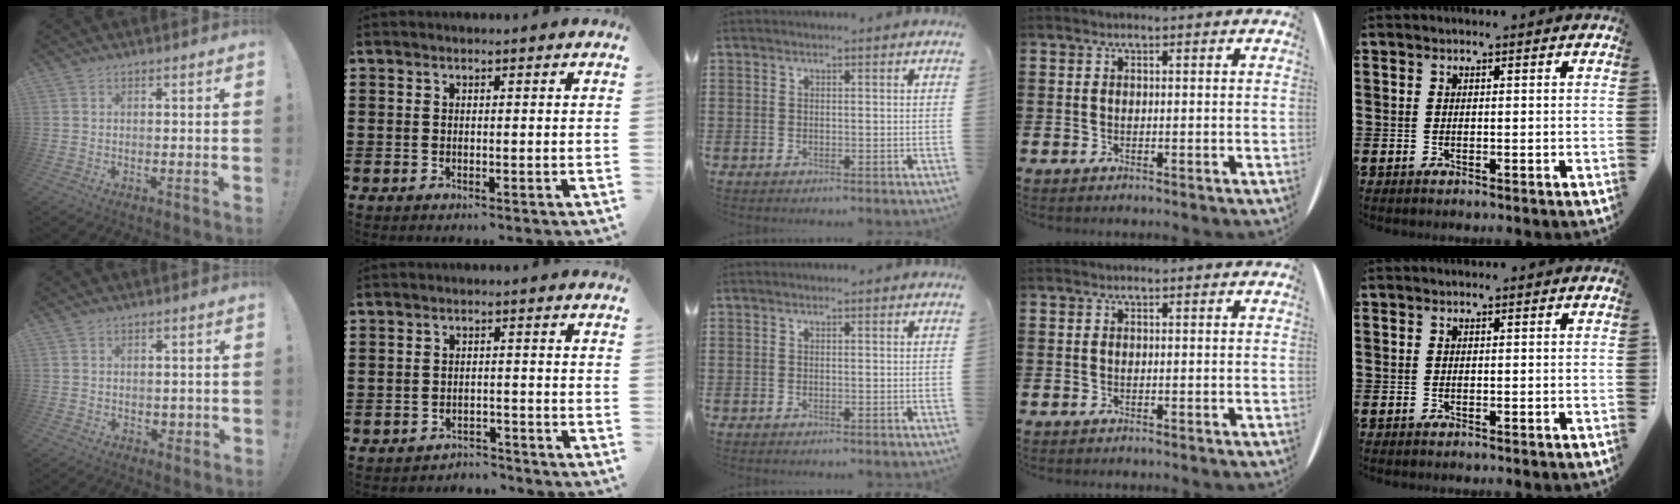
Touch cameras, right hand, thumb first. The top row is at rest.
{"thumb": {"total": 2.1, "force": [0.6, 1.9, 0.7], "torque": [0.001, -0.005, 0.009]}, "index": {"total": 2.4, "force": [-2.4, 0.4, -0.3], "torque": [-0.004, 0.003, -0.054]}}